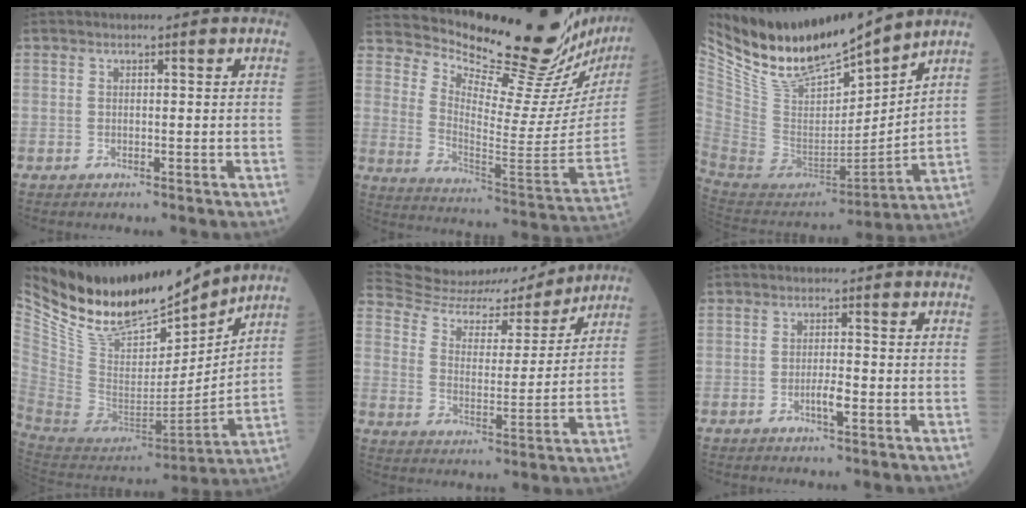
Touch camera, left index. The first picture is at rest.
{"total": 25.7, "force": [23.9, 1.1, 9.5], "torque": [-0.160, -0.127, 0.321]}
{"total": 15.8, "force": [14.5, 2.1, 5.9], "torque": [-0.121, -0.014, 0.292]}
{"total": 21.5, "force": [18.6, 5.6, 9.2], "torque": [-0.182, -0.020, 0.335]}
{"total": 15.1, "force": [14.6, 2.5, 2.7], "torque": [-0.055, -0.003, 0.229]}
{"total": 2.1, "force": [-0.9, 0.3, 1.9], "torque": [-0.035, 0.000, -0.015]}